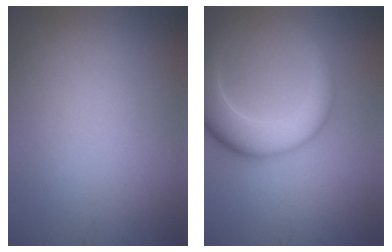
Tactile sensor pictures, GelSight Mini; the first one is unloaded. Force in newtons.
{"total": 7.2, "press": 7.2, "slide": 0.6}